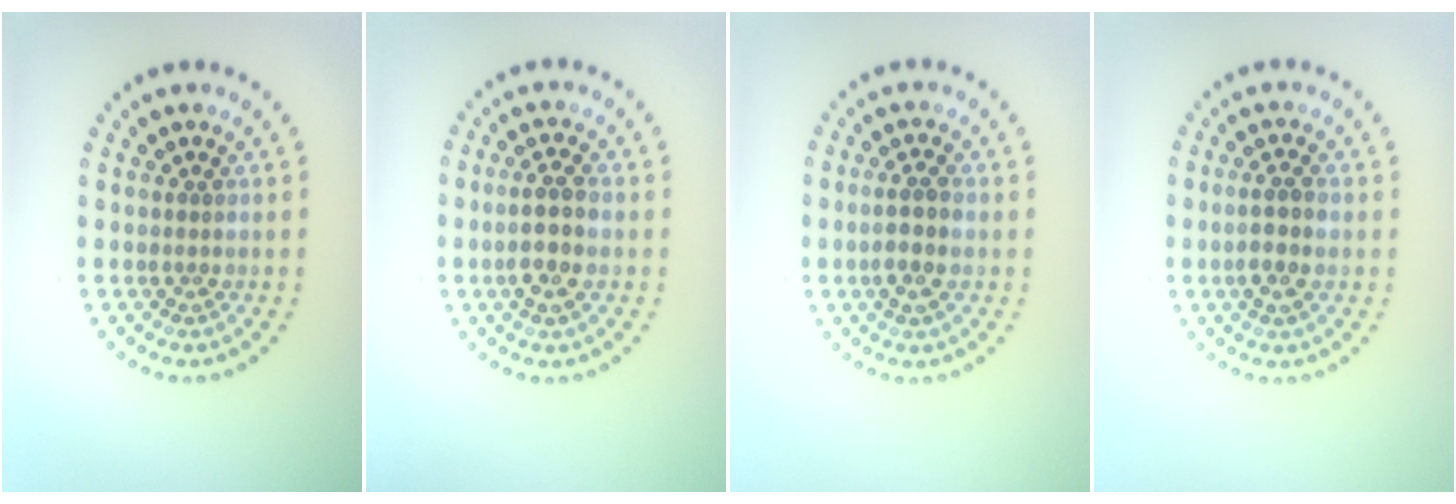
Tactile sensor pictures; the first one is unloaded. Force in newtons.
{"total": 2.9, "press": 2.7, "slide": 0.8}
{"total": 2.5, "press": 2.3, "slide": 0.8}
{"total": 2.4, "press": 2.3, "slide": 0.9}